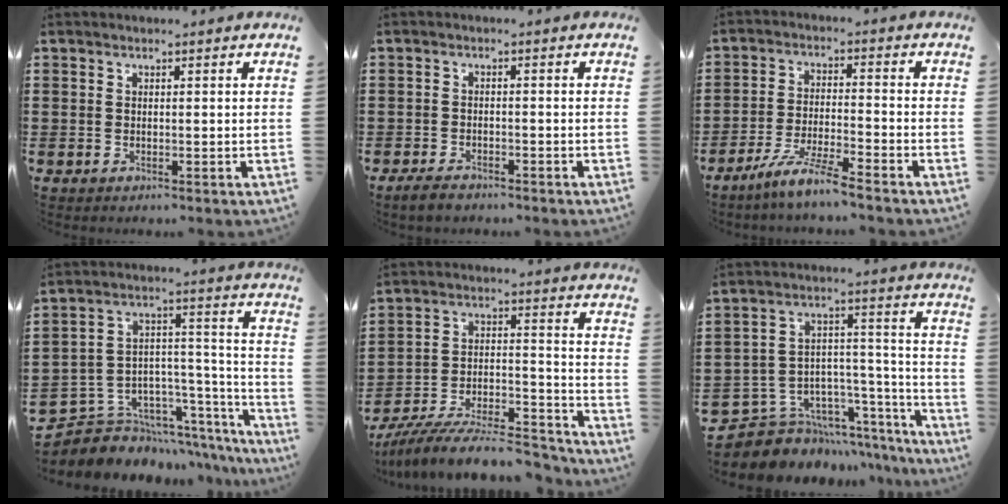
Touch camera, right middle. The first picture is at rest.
{"total": 2.0, "force": [-1.7, 0.7, 0.8], "torque": [-0.024, 0.001, -0.036]}
{"total": 6.3, "force": [-5.3, -0.4, 3.4], "torque": [-0.080, -0.017, -0.104]}
{"total": 6.0, "force": [-4.7, 3.8, 0.1], "torque": [-0.010, -0.009, -0.082]}
{"total": 11.0, "force": [-10.0, 1.5, 4.5], "torque": [-0.062, 0.026, -0.191]}
{"total": 7.0, "force": [-5.6, 4.2, 0.8], "torque": [-0.025, 0.000, -0.098]}